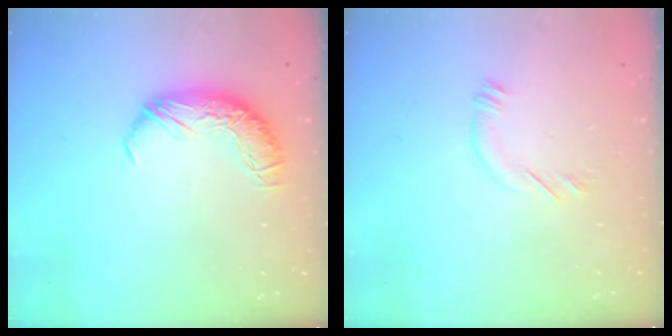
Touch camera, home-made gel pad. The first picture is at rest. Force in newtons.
{"total": 6.4, "press": 6.4, "slide": 0.7}